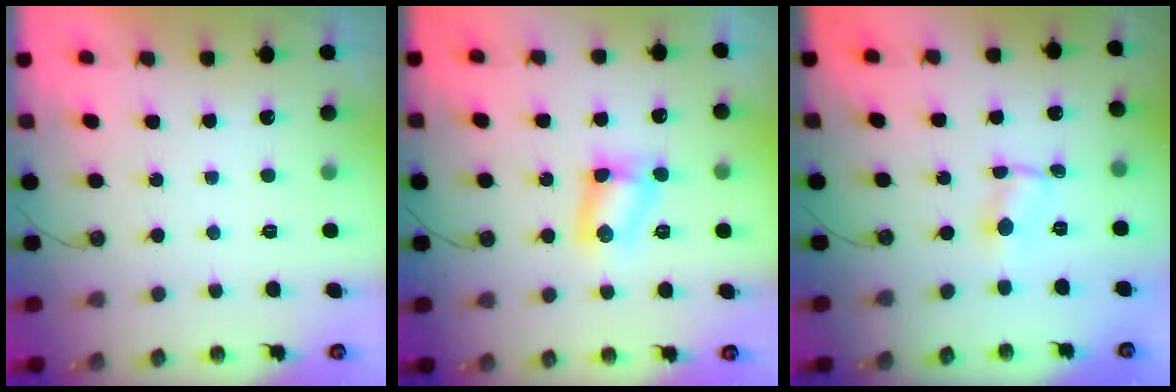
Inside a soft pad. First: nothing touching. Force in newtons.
{"total": 7.5, "press": 6.5, "slide": 3.7}
{"total": 0.9, "press": 0.9, "slide": 0.1}